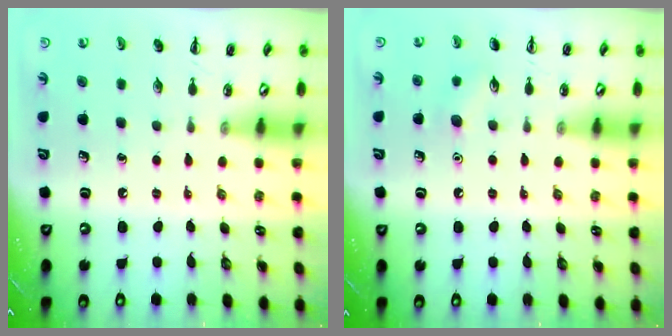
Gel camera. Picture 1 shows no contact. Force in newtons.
{"total": 6.7, "press": 6.5, "slide": 1.8}